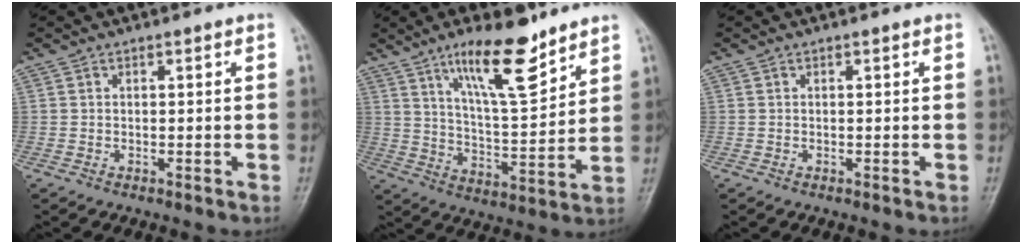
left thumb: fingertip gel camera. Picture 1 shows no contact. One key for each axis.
{"total": 14.3, "fx": 9.7, "fy": 3.8, "fz": 9.8, "tx": -0.143, "ty": -0.065, "tz": 0.172}
{"total": 0.0}